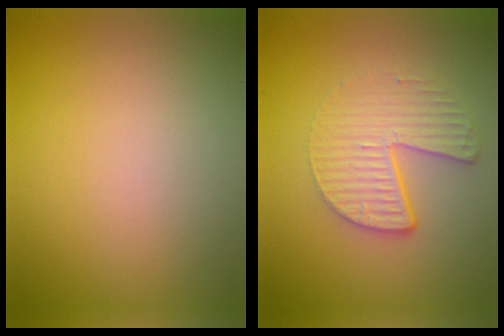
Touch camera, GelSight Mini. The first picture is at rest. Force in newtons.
{"total": 4.5, "press": 3.0, "slide": 3.3}